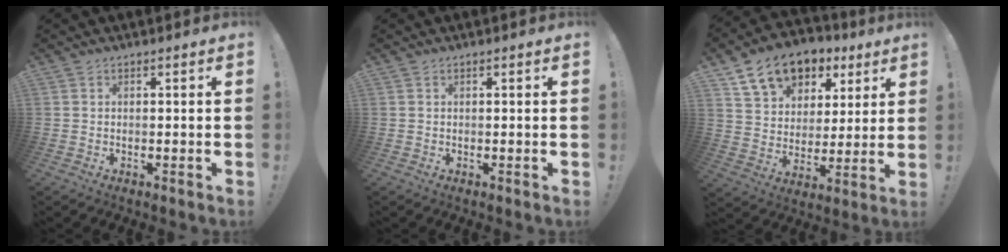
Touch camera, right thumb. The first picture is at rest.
{"total": 0.0}
{"total": 14.9, "force": [8.9, 10.1, 6.5], "torque": [-0.101, -0.043, 0.167]}